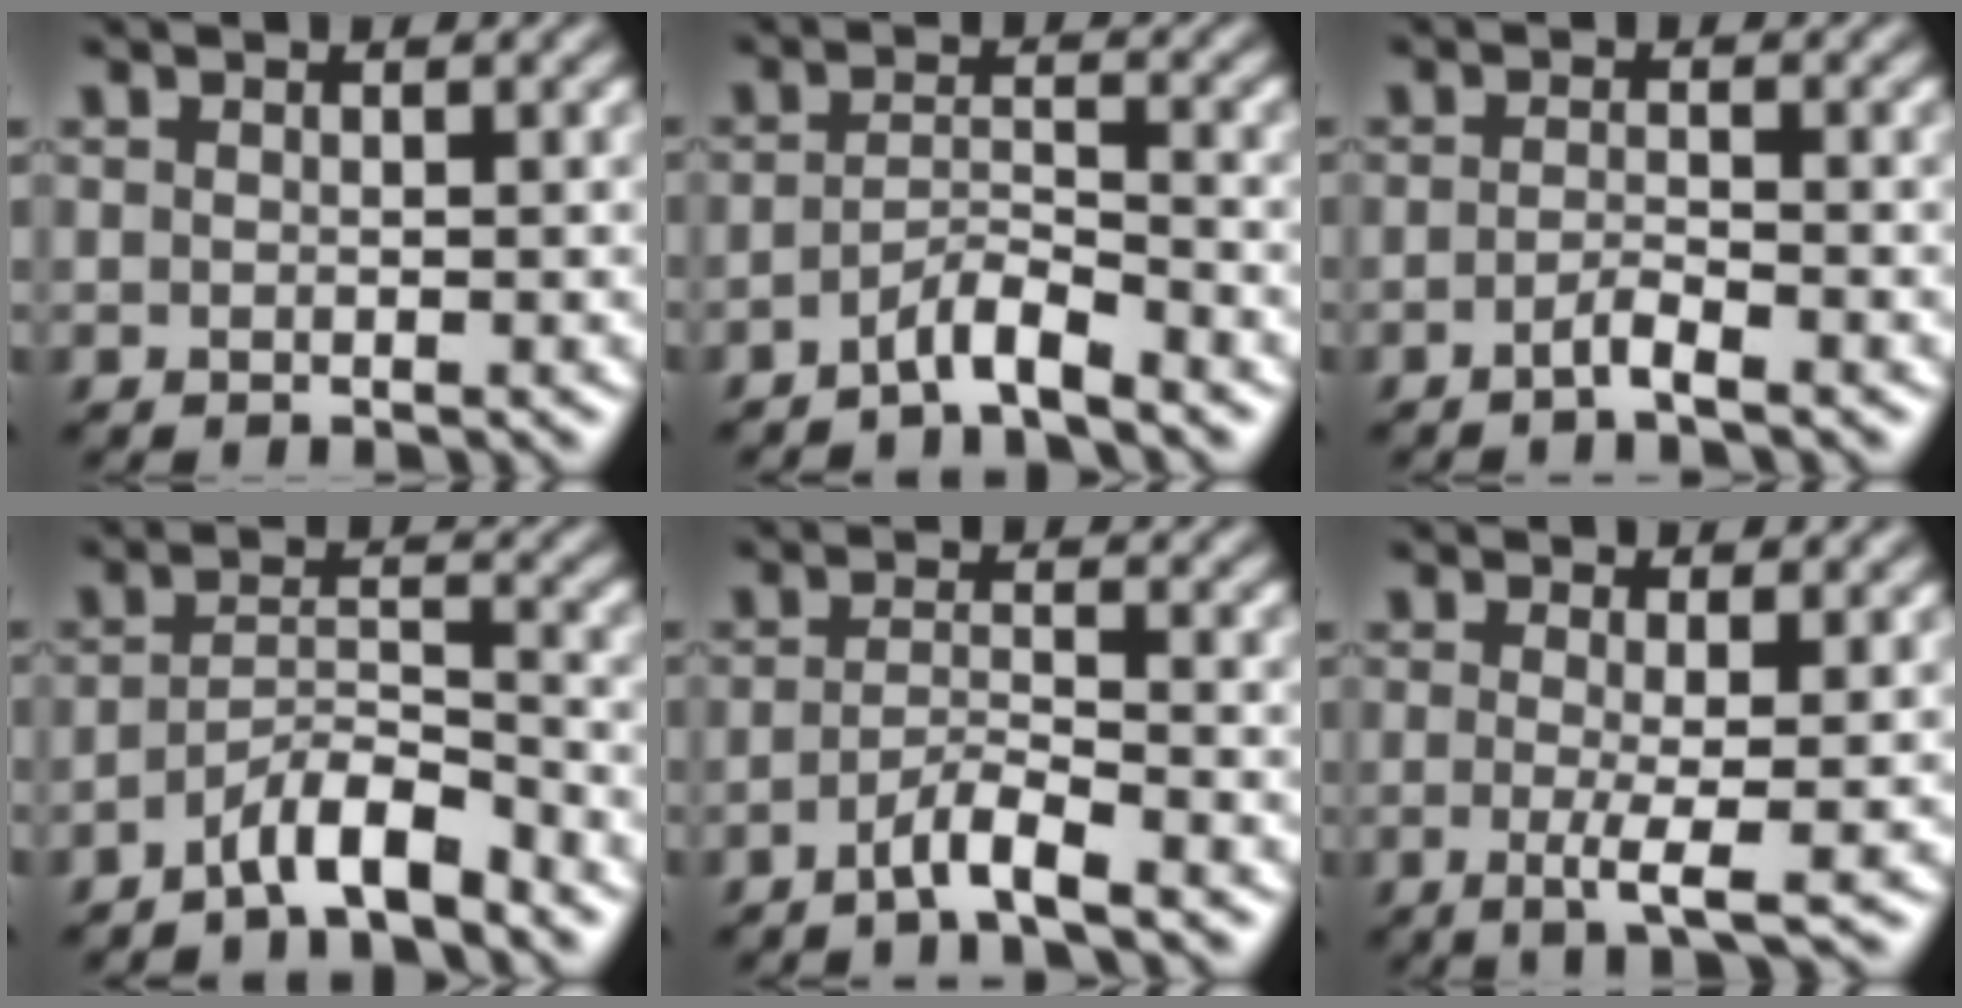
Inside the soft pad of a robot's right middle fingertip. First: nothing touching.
{"total": 2.7, "force": [-2.2, 0.3, 1.5], "torque": [-0.026, 0.006, -0.048]}
{"total": 1.5, "force": [-0.9, 0.2, 1.2], "torque": [-0.022, 0.005, -0.023]}
{"total": 4.0, "force": [-3.2, 0.8, 2.3], "torque": [-0.039, 0.009, -0.063]}
{"total": 2.8, "force": [-1.8, 0.3, 2.1], "torque": [-0.037, 0.004, -0.043]}
{"total": 3.0, "force": [-0.4, 0.4, 2.9], "torque": [-0.056, -0.009, -0.008]}